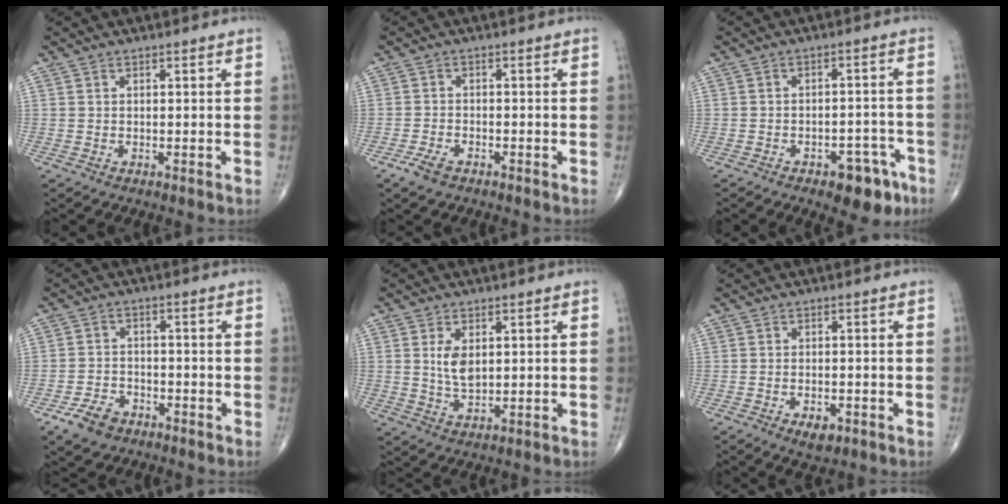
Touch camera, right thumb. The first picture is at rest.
{"total": 3.2, "force": [-2.1, 1.6, 1.8], "torque": [-0.042, 0.005, -0.039]}
{"total": 8.2, "force": [-4.8, 4.1, 5.1], "torque": [-0.042, 0.039, -0.059]}
{"total": 5.5, "force": [-3.5, 3.5, 2.4], "torque": [-0.037, 0.016, -0.061]}
{"total": 4.9, "force": [1.2, 2.7, 4.0], "torque": [-0.068, -0.014, 0.027]}
{"total": 3.5, "force": [-1.7, 1.8, 2.5], "torque": [-0.034, 0.002, -0.022]}